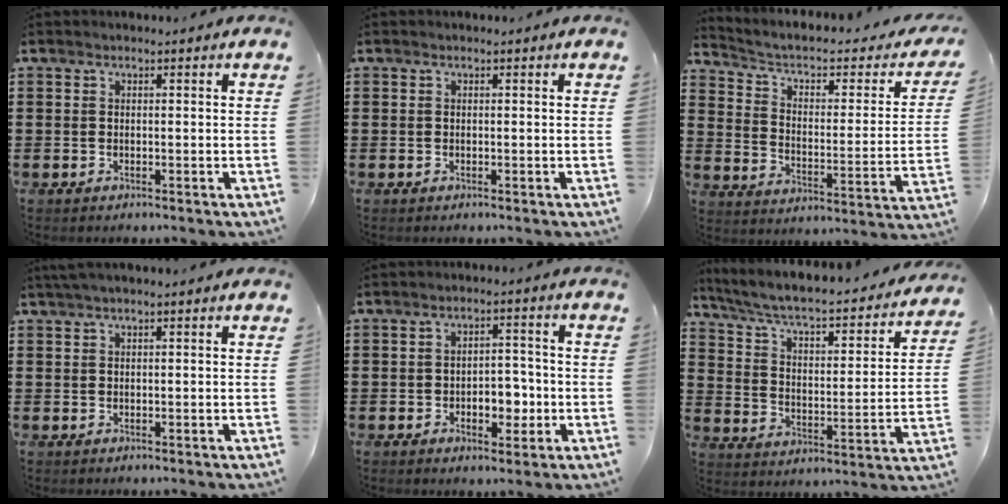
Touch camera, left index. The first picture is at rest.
{"total": 0.0}
{"total": 3.9, "force": [2.3, 1.8, 2.5], "torque": [-0.064, -0.019, 0.031]}
{"total": 1.0, "force": [0.5, -0.1, 0.8], "torque": [-0.015, -0.001, 0.010]}
{"total": 5.1, "force": [-1.5, 3.2, 3.7], "torque": [-0.054, 0.003, -0.032]}
{"total": 4.6, "force": [3.7, 0.7, 2.7], "torque": [-0.070, -0.037, 0.052]}